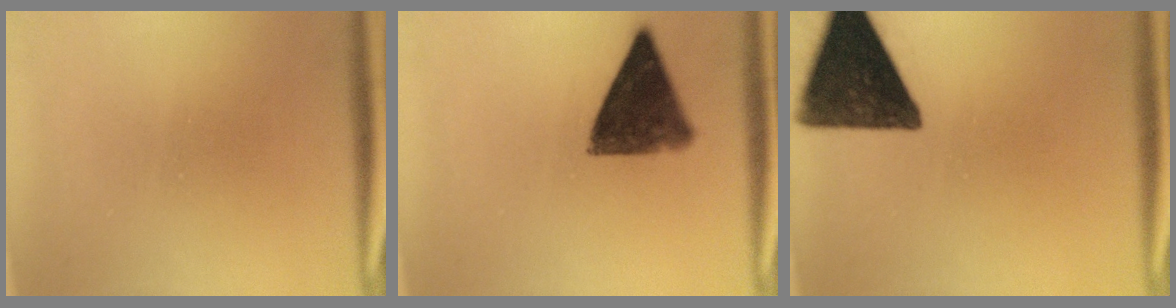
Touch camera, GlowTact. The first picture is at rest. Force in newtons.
{"total": 9.2}
{"total": 14.5}